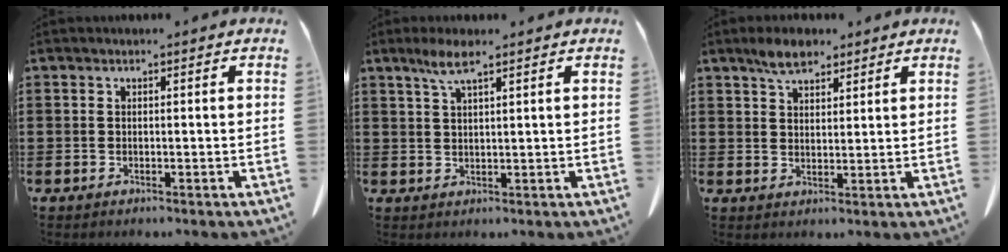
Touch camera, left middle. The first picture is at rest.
{"total": 4.2, "force": [2.5, 0.6, 3.2], "torque": [-0.070, 0.004, 0.044]}
{"total": 4.6, "force": [3.5, 1.9, 2.3], "torque": [-0.053, 0.006, 0.065]}